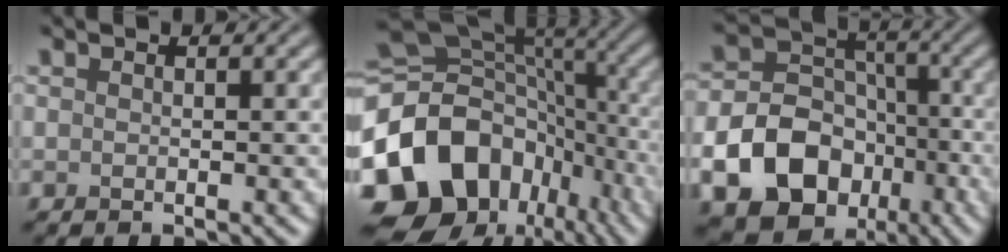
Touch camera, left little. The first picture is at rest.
{"total": 16.4, "force": [-5.6, 12.1, 9.5], "torque": [-0.223, -0.001, -0.101]}
{"total": 15.9, "force": [-7.1, 12.7, 6.5], "torque": [-0.126, -0.039, -0.139]}